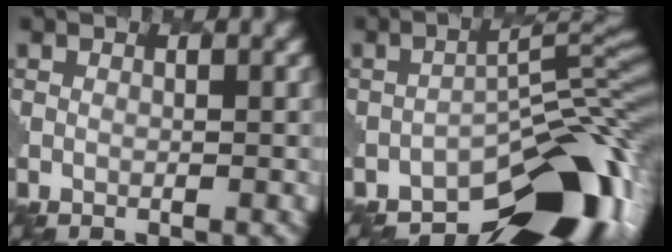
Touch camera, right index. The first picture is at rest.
{"total": 12.3, "force": [-8.3, 4.5, 7.8], "torque": [-0.086, -0.003, -0.135]}